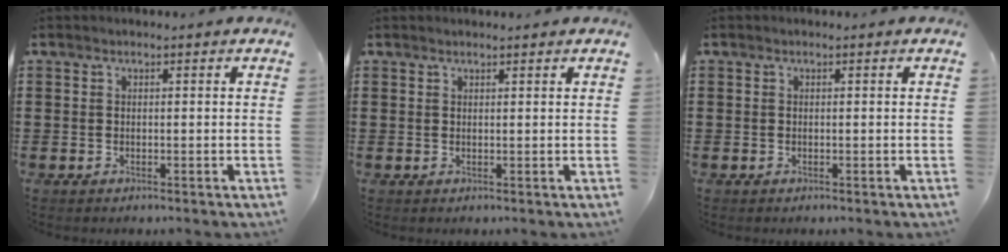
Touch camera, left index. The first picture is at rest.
{"total": 0.7, "force": [0.7, 0.0, 0.2], "torque": [-0.005, -0.002, 0.014]}
{"total": 0.0}